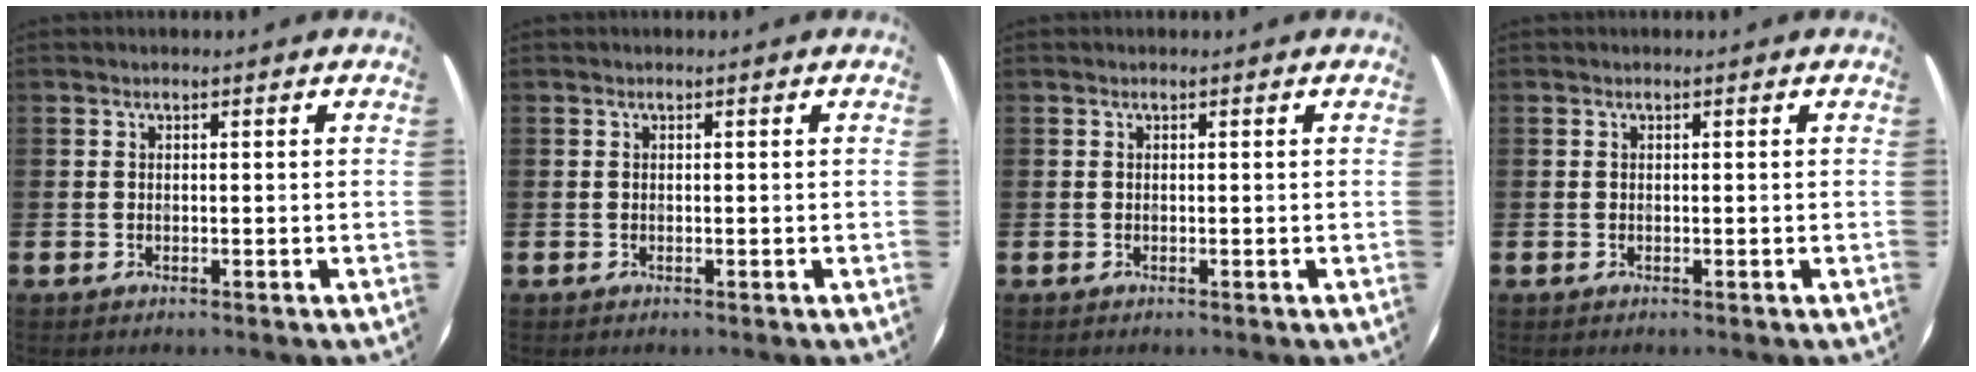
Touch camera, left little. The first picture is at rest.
{"total": 0.0}
{"total": 0.0}
{"total": 0.0}